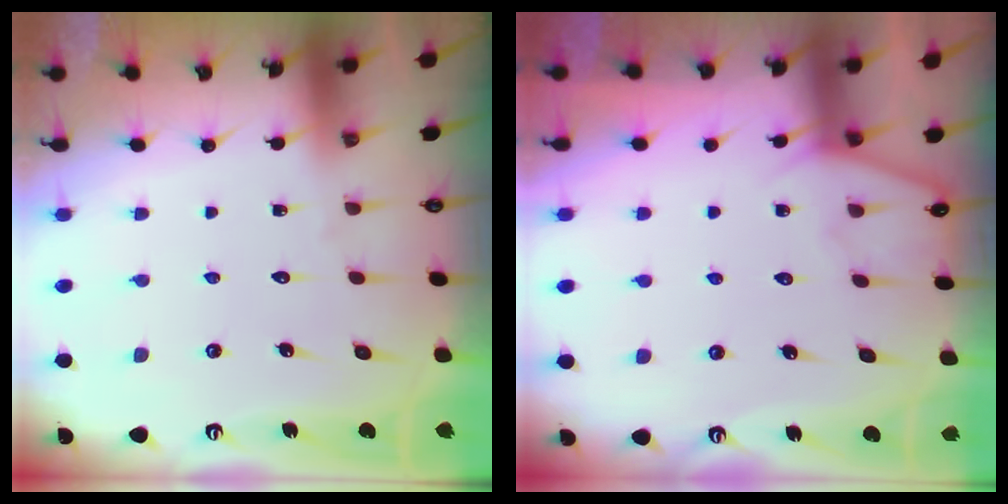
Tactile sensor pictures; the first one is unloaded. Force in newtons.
{"total": 6.0, "press": 6.0, "slide": 0.6}